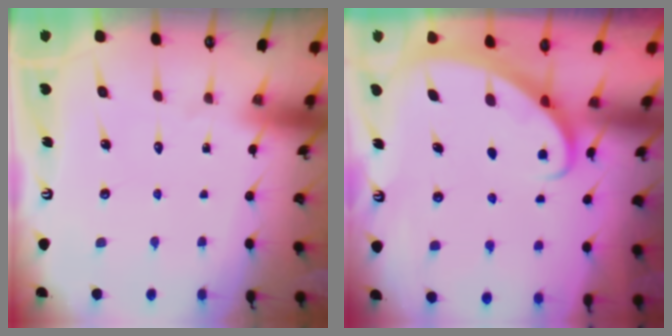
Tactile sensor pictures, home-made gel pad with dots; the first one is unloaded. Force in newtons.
{"total": 2.9, "press": 2.9, "slide": 0.2}